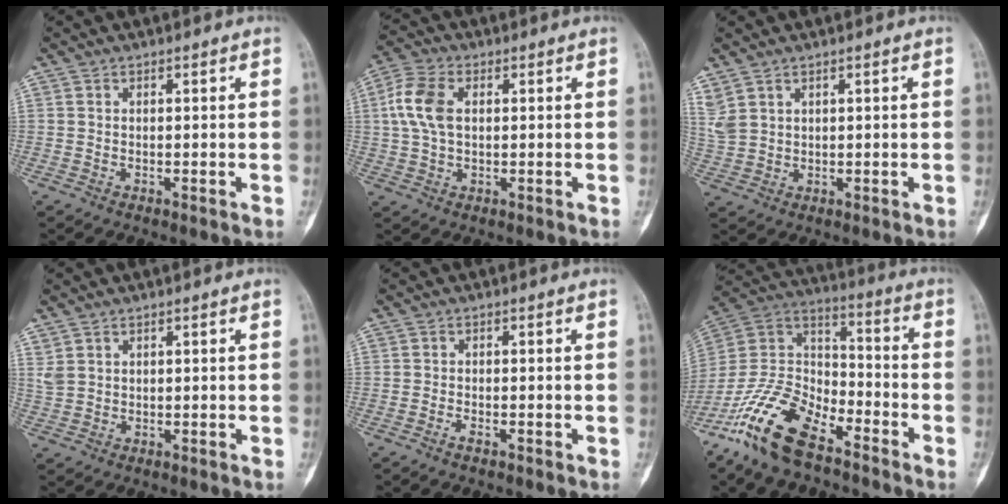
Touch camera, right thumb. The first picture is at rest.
{"total": 8.1, "force": [1.4, 5.0, 6.2], "torque": [-0.143, 0.015, 0.027]}
{"total": 4.3, "force": [3.0, 2.5, 1.9], "torque": [-0.046, -0.005, 0.076]}
{"total": 2.0, "force": [1.3, 1.3, 0.7], "torque": [-0.010, -0.002, 0.033]}
{"total": 0.9, "force": [-0.7, 0.3, 0.4], "torque": [-0.011, 0.002, -0.016]}
{"total": 18.0, "force": [-12.1, 8.0, 10.6], "torque": [-0.203, 0.068, -0.234]}